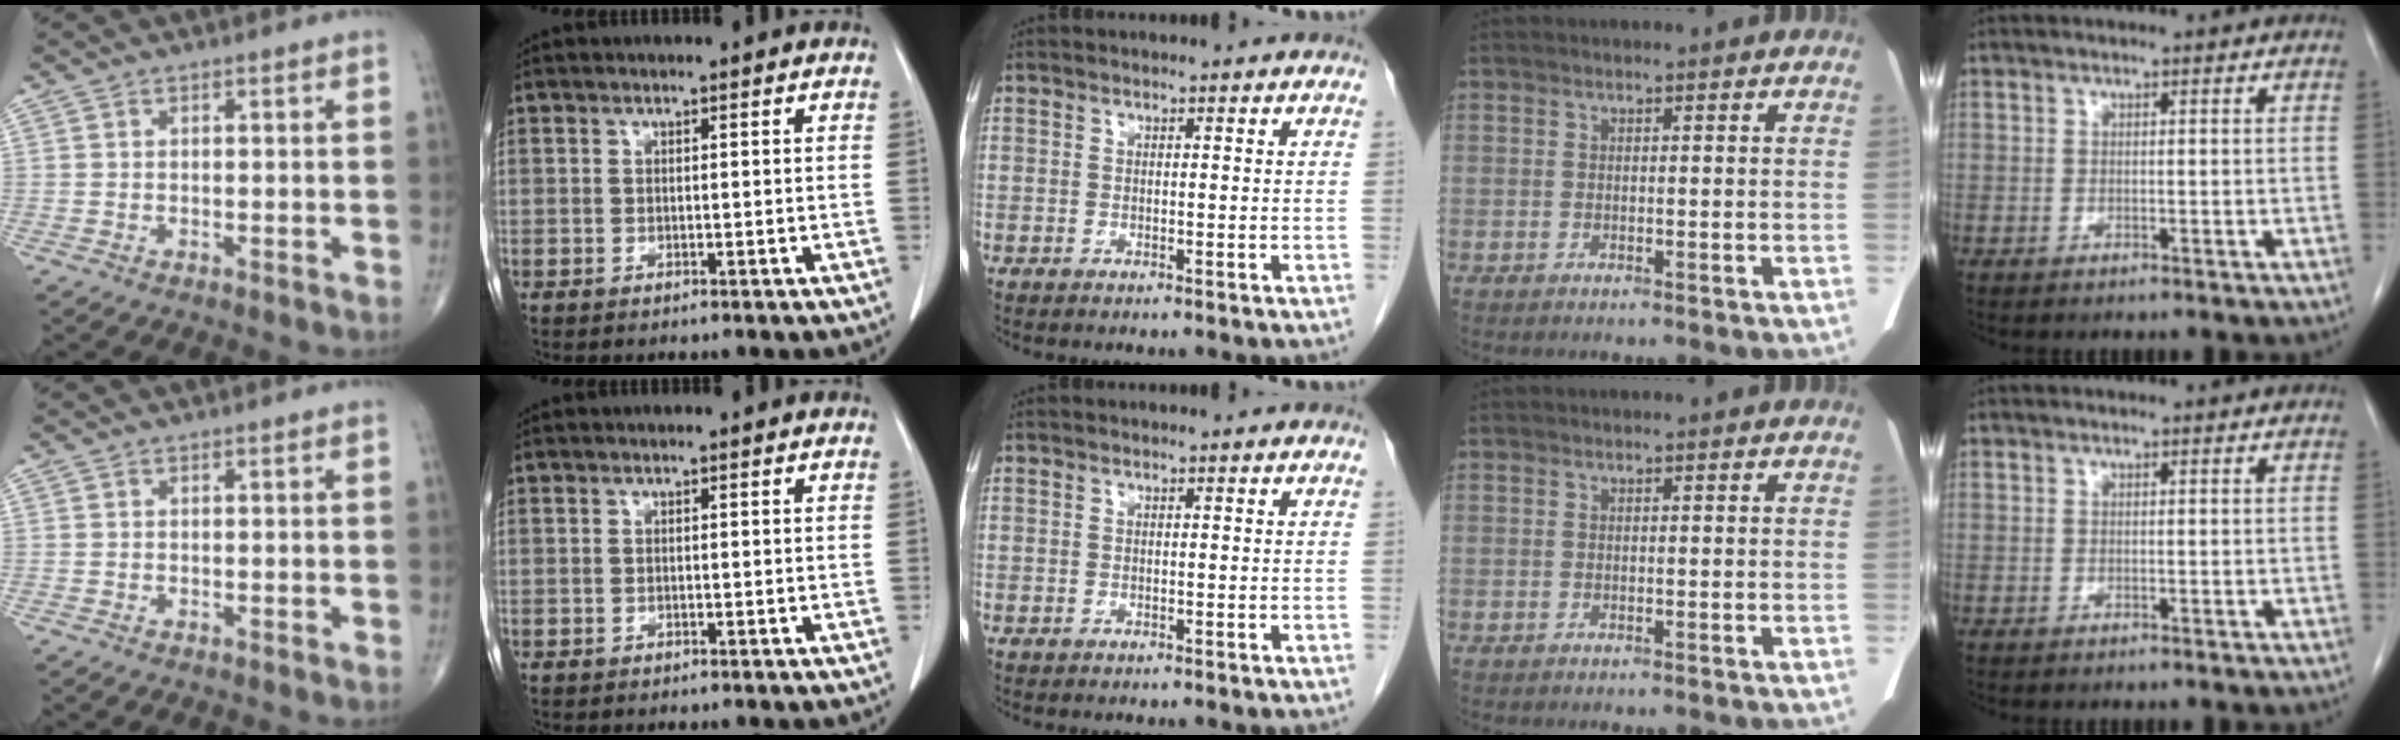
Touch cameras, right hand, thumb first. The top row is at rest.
{}